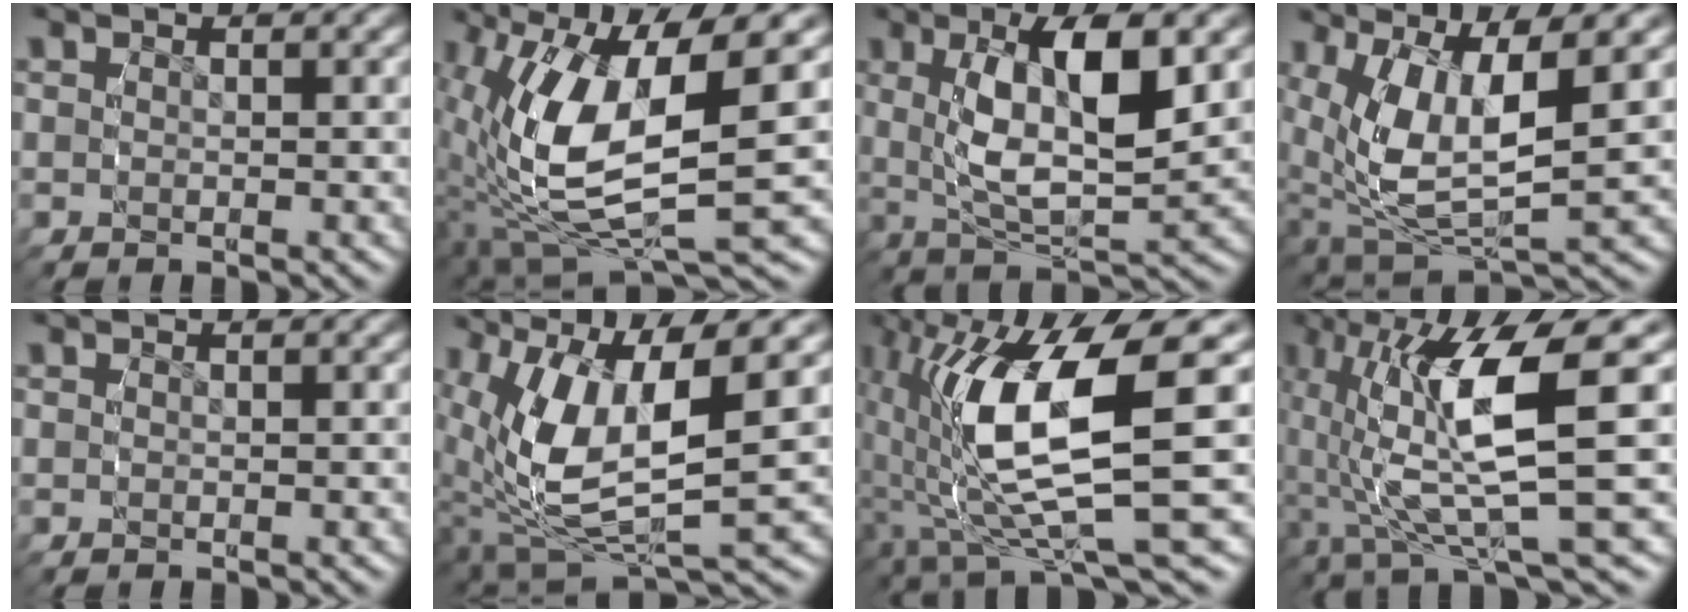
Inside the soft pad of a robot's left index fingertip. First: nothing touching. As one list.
[{"total": 13.7, "force": [-1.2, 7.3, 11.5], "torque": [-0.232, -0.039, 0.001]}, {"total": 8.6, "force": [0.6, 4.2, 7.5], "torque": [-0.153, -0.016, 0.021]}, {"total": 10.5, "force": [-0.1, 6.6, 8.2], "torque": [-0.181, -0.033, 0.013]}, {"total": 0.0}, {"total": 11.9, "force": [-0.5, 7.0, 9.6], "torque": [-0.200, -0.038, 0.009]}, {"total": 12.5, "force": [-0.7, 5.2, 11.4], "torque": [-0.224, -0.016, -0.002]}, {"total": 11.2, "force": [0.0, 4.2, 10.4], "torque": [-0.188, -0.004, 0.001]}]